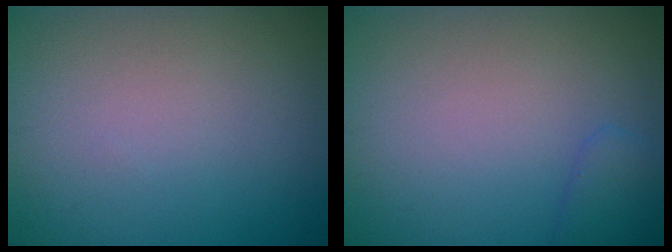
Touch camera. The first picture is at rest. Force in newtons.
{"total": 1.5, "press": 1.5, "slide": 0.2}